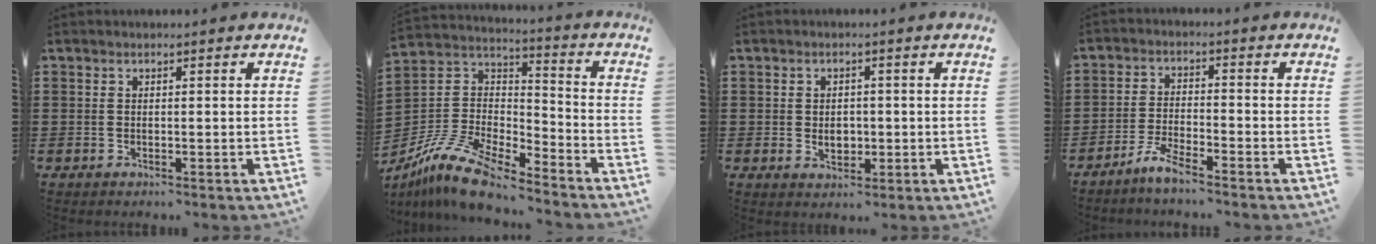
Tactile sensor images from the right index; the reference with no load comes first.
{"total": 13.0, "force": [-11.2, 3.1, 5.8], "torque": [-0.135, 0.030, -0.224]}
{"total": 2.6, "force": [-0.3, 2.0, 1.7], "torque": [-0.029, 0.004, -0.009]}
{"total": 3.9, "force": [-3.5, 0.0, 1.7], "torque": [-0.053, -0.005, -0.072]}